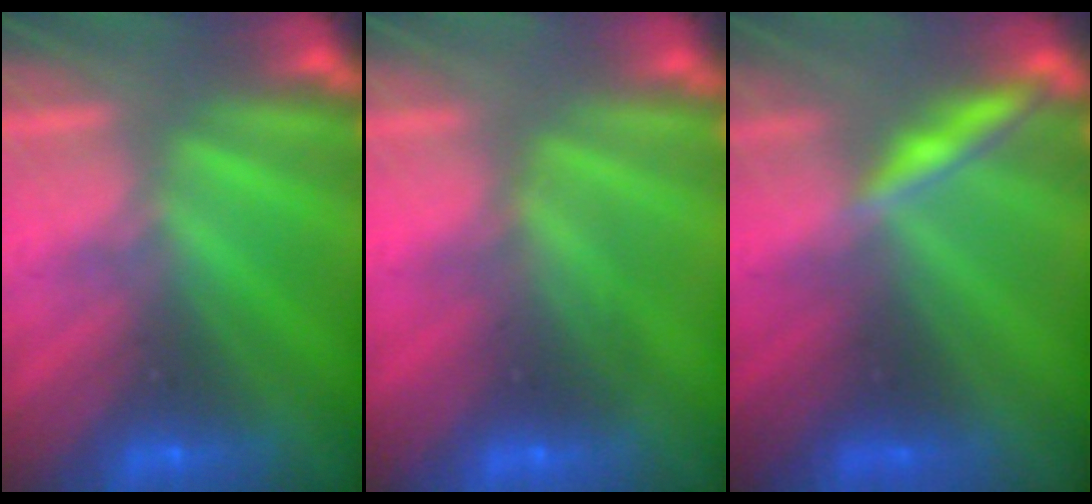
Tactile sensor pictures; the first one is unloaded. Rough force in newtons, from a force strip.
{"total": 2.5}
{"total": 2.0}